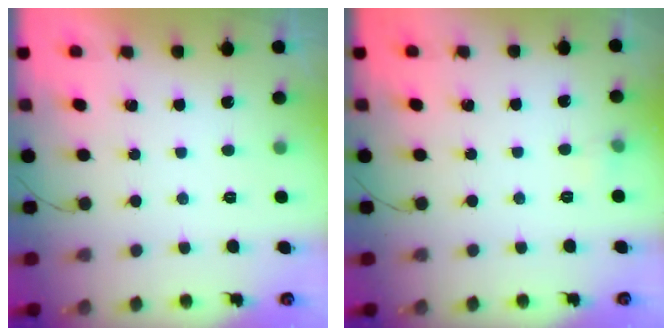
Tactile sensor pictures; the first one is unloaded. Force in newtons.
{"total": 3.4, "press": 3.2, "slide": 1.0}